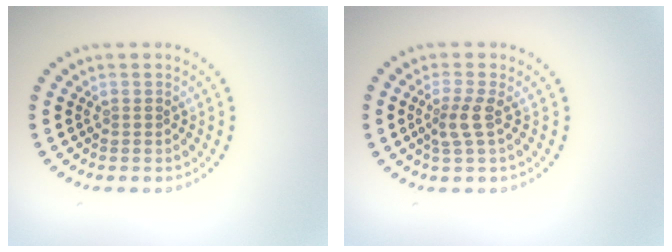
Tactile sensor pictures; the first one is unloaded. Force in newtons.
{"total": 2.0, "press": 1.6, "slide": 1.3}